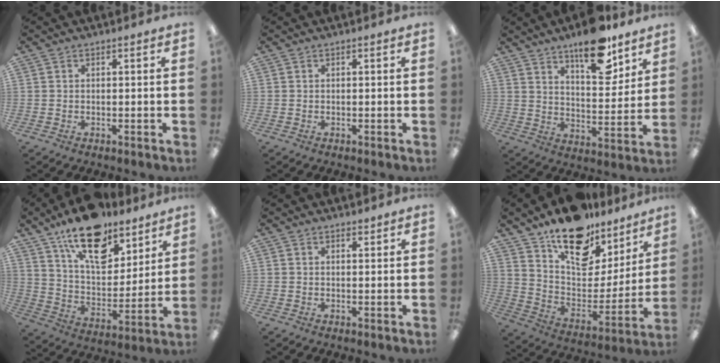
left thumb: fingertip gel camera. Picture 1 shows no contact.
{"total": 0.0}
{"total": 15.6, "force": [11.4, 6.0, 8.8], "torque": [-0.112, -0.070, 0.191]}
{"total": 19.0, "force": [13.2, 9.2, 10.1], "torque": [-0.161, -0.074, 0.229]}
{"total": 1.0, "force": [0.9, 0.3, 0.2], "torque": [0.004, -0.005, 0.016]}
{"total": 18.0, "force": [13.2, 9.5, 7.7], "torque": [-0.124, -0.099, 0.235]}